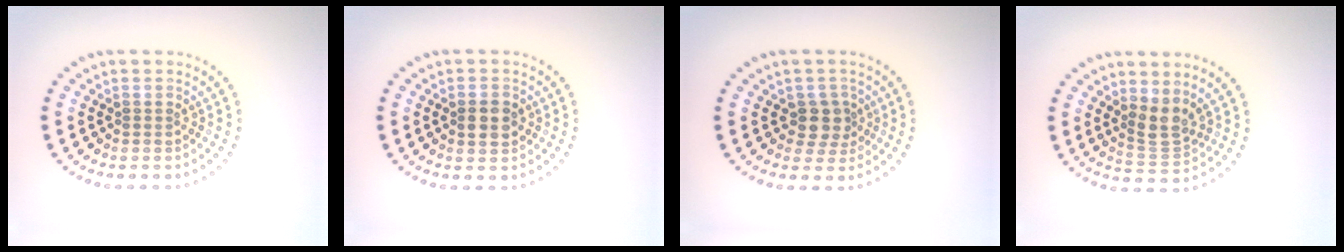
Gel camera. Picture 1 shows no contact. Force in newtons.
{"total": 2.6, "press": 2.6, "slide": 0.1}
{"total": 2.3, "press": 2.1, "slide": 1.1}
{"total": 2.8, "press": 2.2, "slide": 1.6}